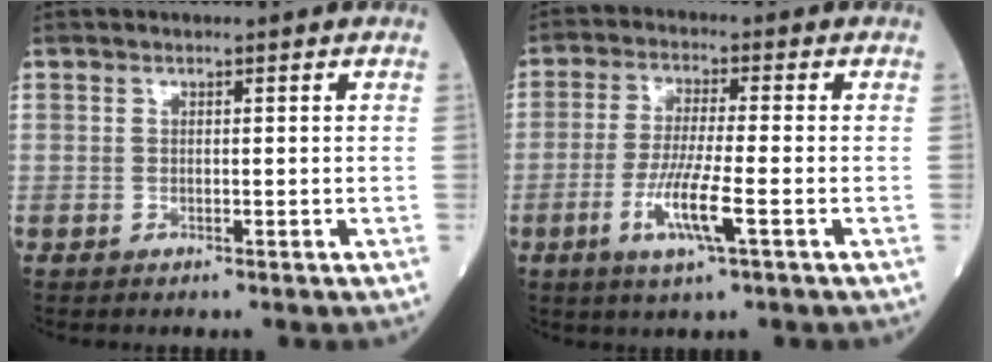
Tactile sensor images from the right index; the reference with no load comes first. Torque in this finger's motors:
{"motor_torque": [0.99, -0.38, 0.53, 0.16]}